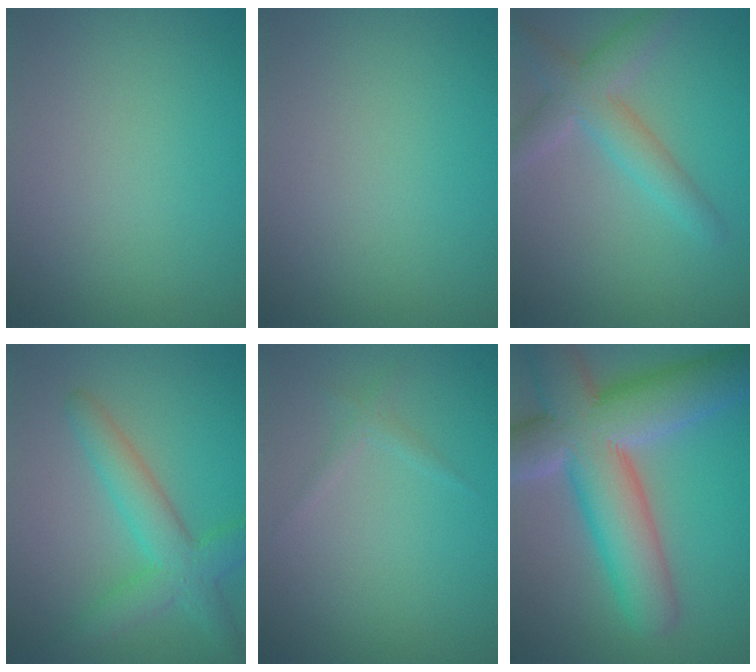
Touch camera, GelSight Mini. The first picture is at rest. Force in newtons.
{"total": 0.0}
{"total": 4.0, "press": 4.0, "slide": 0.3}
{"total": 4.6, "press": 4.6, "slide": 0.2}
{"total": 1.0, "press": 1.0, "slide": 0.0}
{"total": 12.7, "press": 12.6, "slide": 0.9}